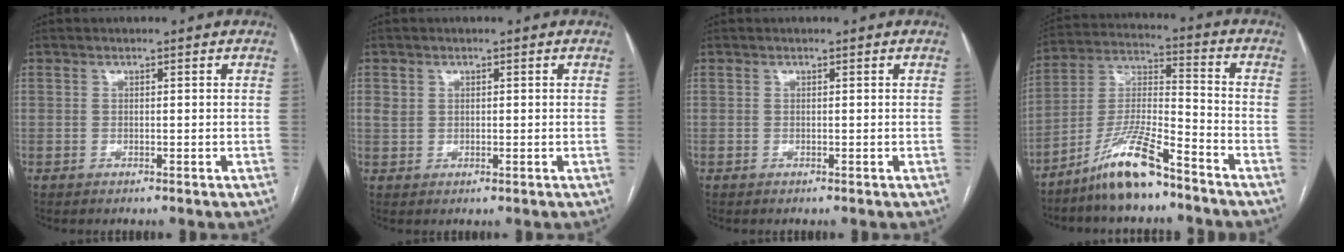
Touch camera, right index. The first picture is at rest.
{"total": 1.8, "force": [0.6, 1.5, 0.7], "torque": [-0.013, 0.005, 0.014]}
{"total": 0.0}
{"total": 11.5, "force": [-8.6, 1.3, 7.5], "torque": [-0.154, -0.006, -0.164]}